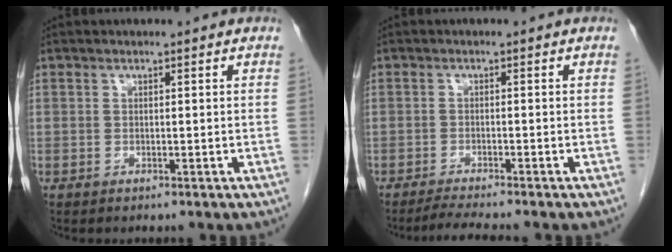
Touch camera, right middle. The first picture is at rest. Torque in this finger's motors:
{"motor_torque": [-0.02, 0.04, 0.00, 0.00]}